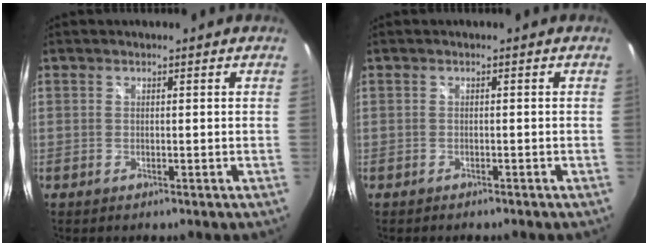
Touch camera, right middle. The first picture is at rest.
{"total": 1.1, "force": [-1.0, 0.4, 0.3], "torque": [-0.009, -0.005, -0.017]}